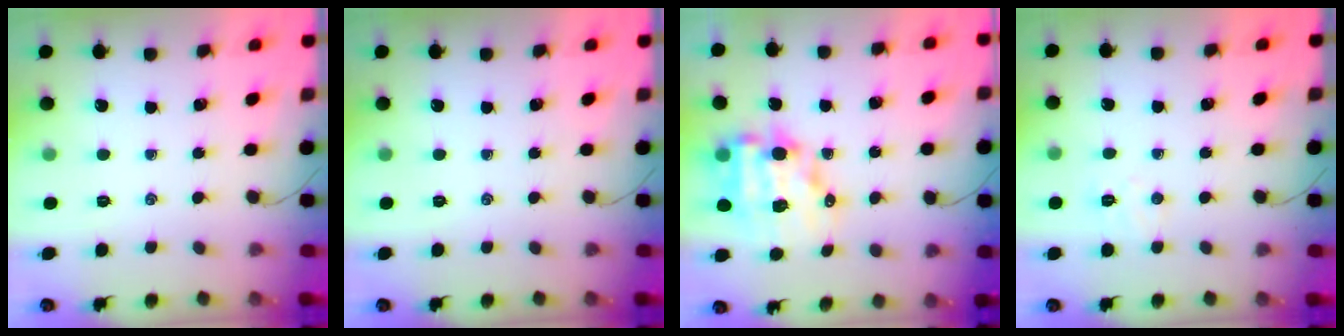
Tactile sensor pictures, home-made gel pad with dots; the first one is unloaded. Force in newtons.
{"total": 0.0}
{"total": 11.3, "press": 10.9, "slide": 2.7}
{"total": 4.2, "press": 4.1, "slide": 0.9}